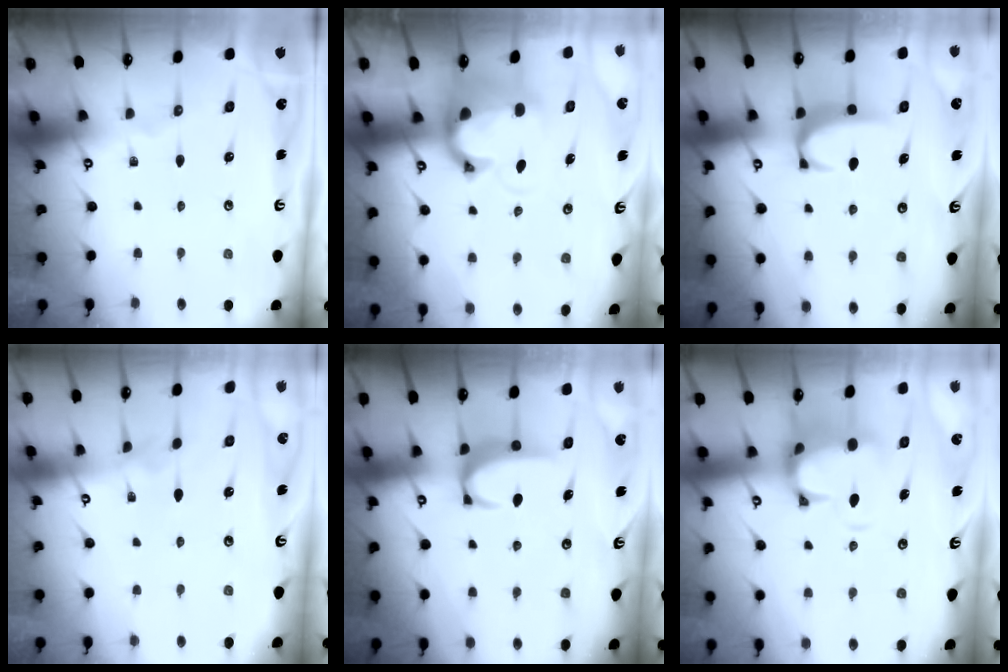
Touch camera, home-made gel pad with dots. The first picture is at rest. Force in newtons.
{"total": 3.1, "press": 2.8, "slide": 1.3}
{"total": 2.0, "press": 1.9, "slide": 0.6}
{"total": 3.0, "press": 3.0, "slide": 0.3}
{"total": 2.9, "press": 2.8, "slide": 0.5}
{"total": 4.6, "press": 4.4, "slide": 1.6}